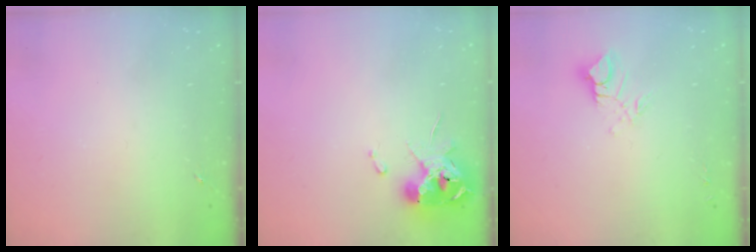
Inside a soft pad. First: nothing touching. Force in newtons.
{"total": 14.0, "press": 13.9, "slide": 1.7}
{"total": 8.6, "press": 8.6, "slide": 0.9}